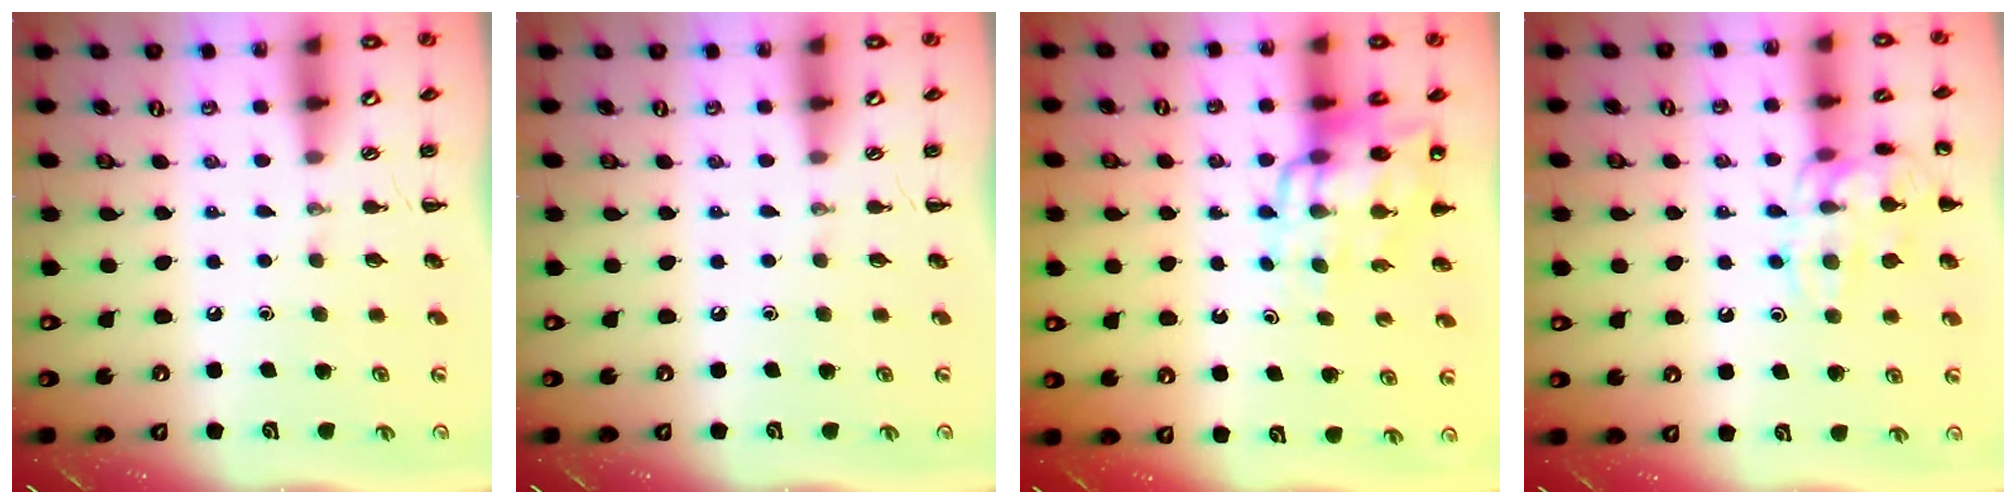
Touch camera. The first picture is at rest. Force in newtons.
{"total": 0.0}
{"total": 13.6, "press": 13.2, "slide": 3.4}
{"total": 13.5, "press": 13.5, "slide": 0.6}